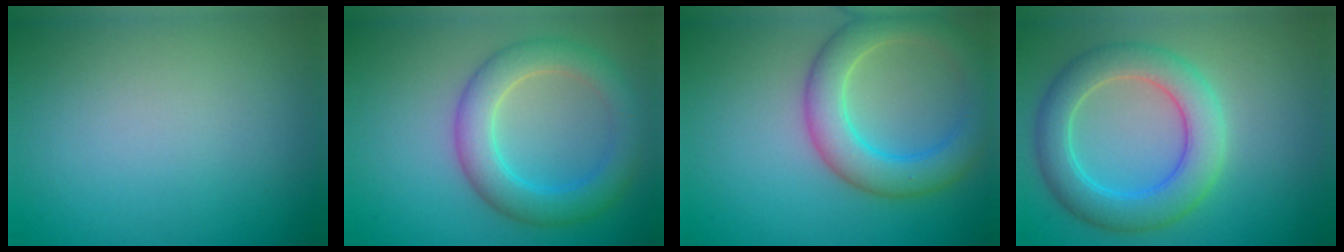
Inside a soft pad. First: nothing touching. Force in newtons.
{"total": 5.2, "press": 5.2, "slide": 0.2}
{"total": 5.6, "press": 5.6, "slide": 0.2}
{"total": 5.8, "press": 5.8, "slide": 0.3}